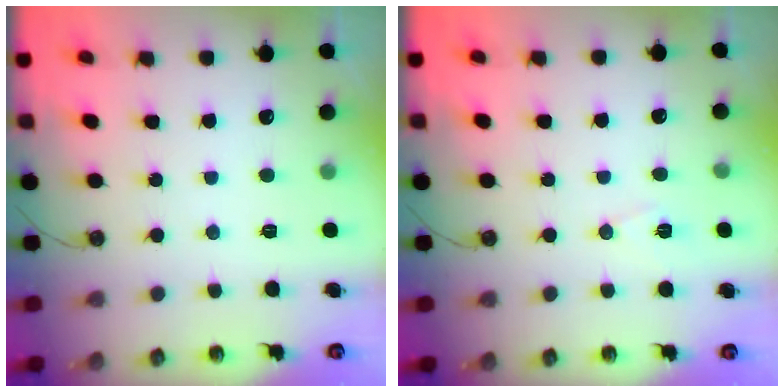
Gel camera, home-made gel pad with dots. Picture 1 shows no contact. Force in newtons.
{"total": 7.3, "press": 5.7, "slide": 4.5}